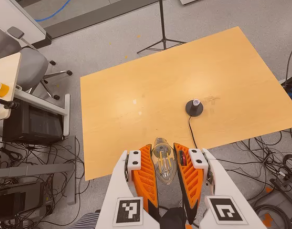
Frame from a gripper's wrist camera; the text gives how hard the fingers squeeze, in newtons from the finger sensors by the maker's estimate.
{"total": 20.7, "left": 23.1, "right": 18.3}